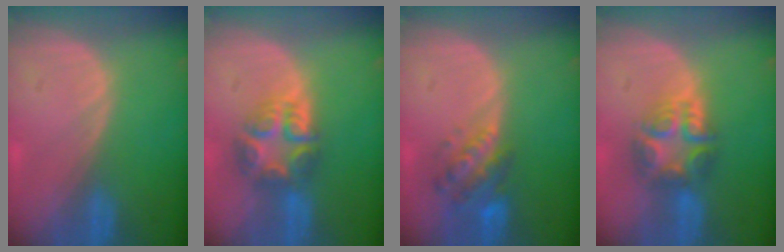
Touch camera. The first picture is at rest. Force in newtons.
{"total": 7.6, "press": 6.7, "slide": 3.6}
{"total": 6.1, "press": 5.7, "slide": 2.3}
{"total": 7.8, "press": 6.7, "slide": 4.1}